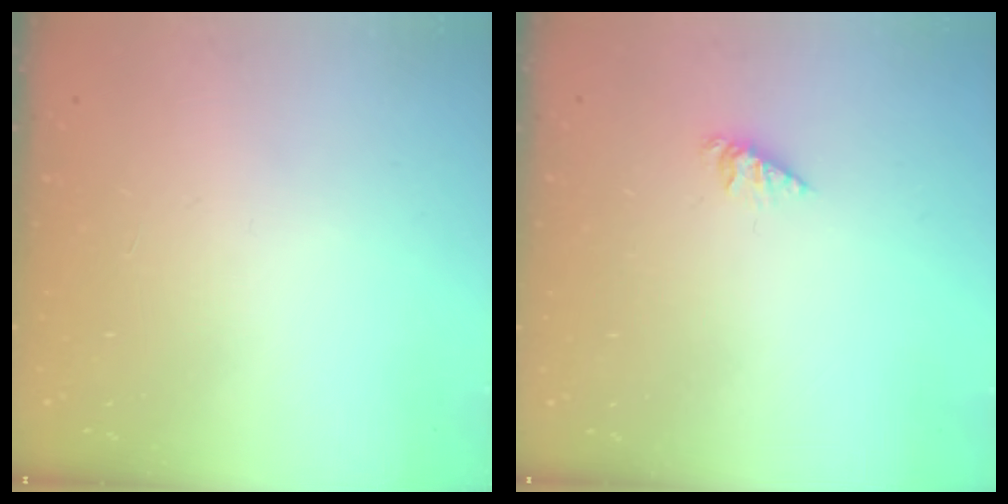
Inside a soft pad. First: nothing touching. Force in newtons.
{"total": 1.3, "press": 1.3, "slide": 0.2}